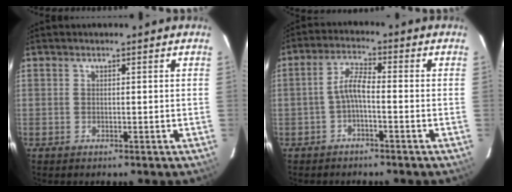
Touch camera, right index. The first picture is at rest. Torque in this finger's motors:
{"motor_torque": [0.61, -0.38, 0.49, 0.12]}